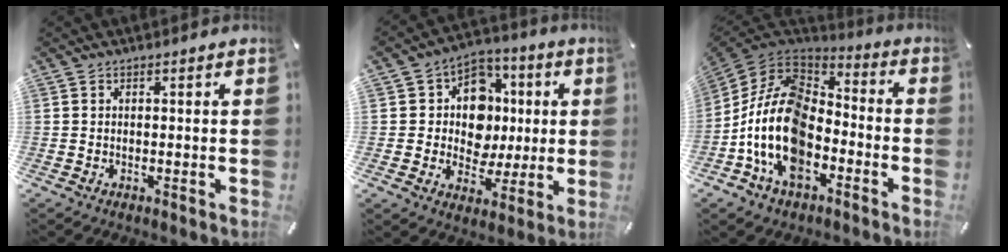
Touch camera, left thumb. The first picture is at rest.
{"total": 13.0, "force": [0.9, 11.4, 6.1], "torque": [-0.092, 0.002, 0.026]}
{"total": 18.4, "force": [-7.4, 12.4, 11.5], "torque": [-0.249, 0.034, -0.132]}